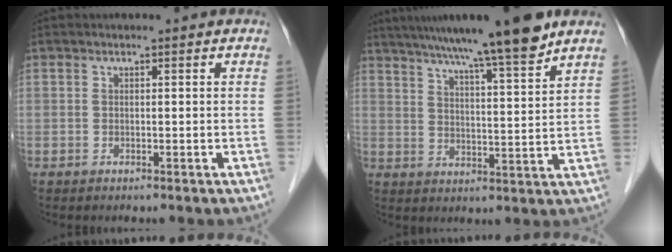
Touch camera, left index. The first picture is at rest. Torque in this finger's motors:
{"motor_torque": [0.54, -0.63, 0.47, 0.09]}